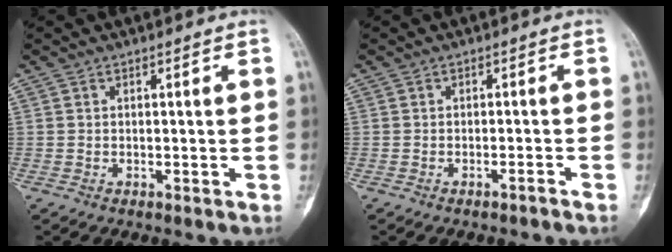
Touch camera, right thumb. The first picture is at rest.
{"total": 1.3, "force": [-1.1, -0.2, 0.6], "torque": [-0.019, 0.016, -0.012]}